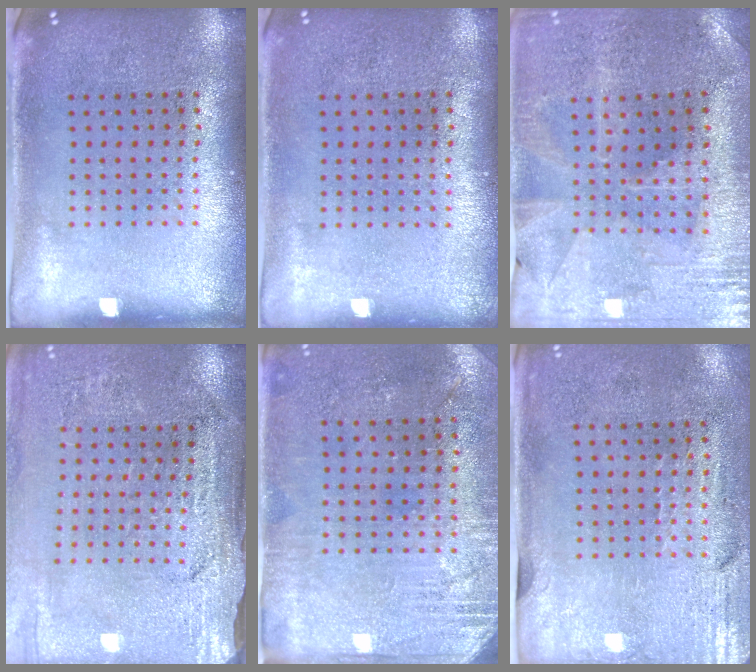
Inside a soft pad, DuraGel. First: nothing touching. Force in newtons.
{"total": 0.0}
{"total": 0.9, "press": 0.8, "slide": 0.3}
{"total": 3.1, "press": 3.1, "slide": 0.3}
{"total": 2.8, "press": 2.5, "slide": 1.2}
{"total": 2.9, "press": 2.5, "slide": 1.5}